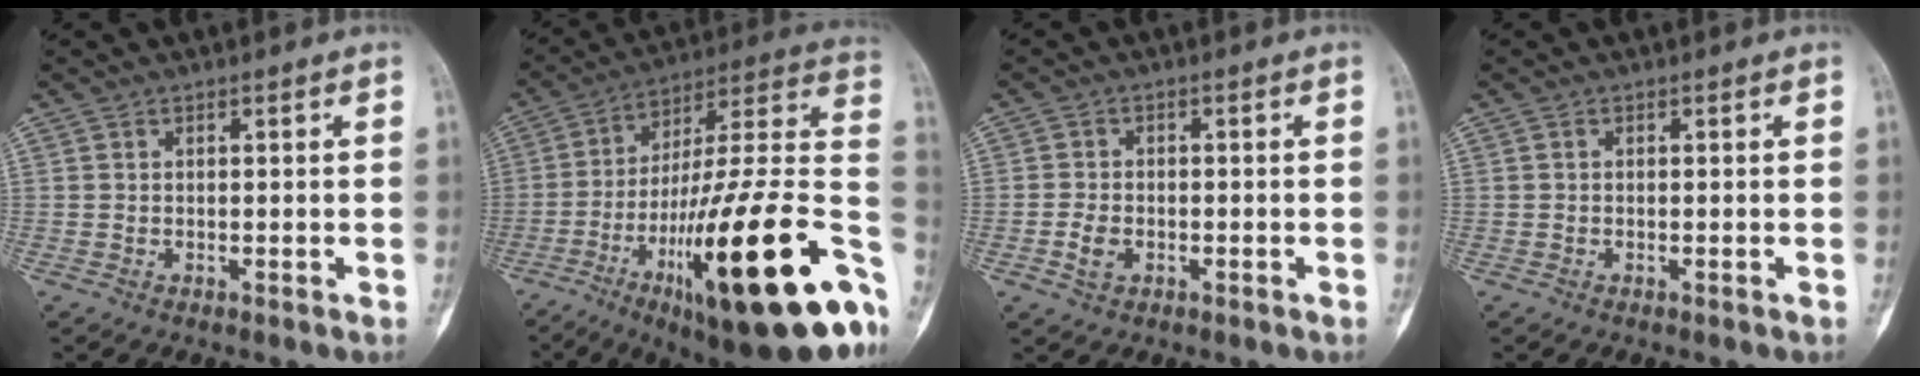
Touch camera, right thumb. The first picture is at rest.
{"total": 35.5, "force": [-12.3, 9.0, 32.1], "torque": [-0.425, 0.044, -0.185]}
{"total": 3.3, "force": [-1.2, 2.3, 2.1], "torque": [-0.040, 0.007, -0.020]}
{"total": 0.0}